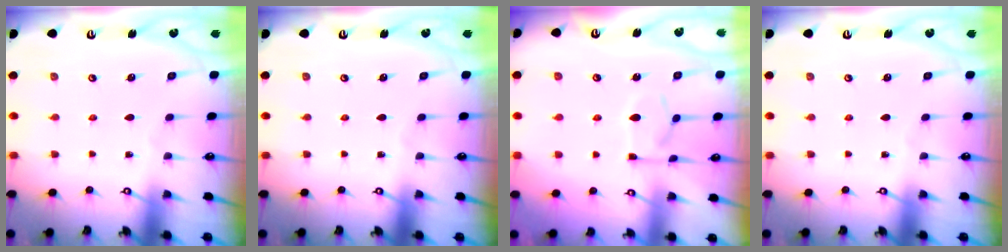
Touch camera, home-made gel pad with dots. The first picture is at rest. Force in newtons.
{"total": 0.0}
{"total": 3.4, "press": 3.3, "slide": 1.0}
{"total": 0.0}